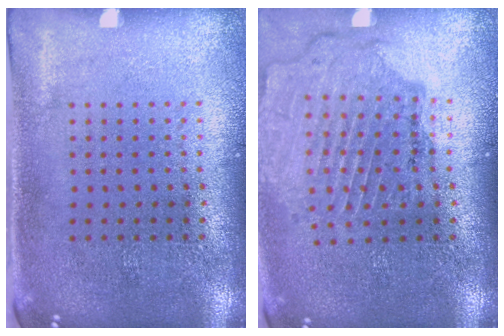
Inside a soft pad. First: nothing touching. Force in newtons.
{"total": 1.6, "press": 1.6, "slide": 0.2}